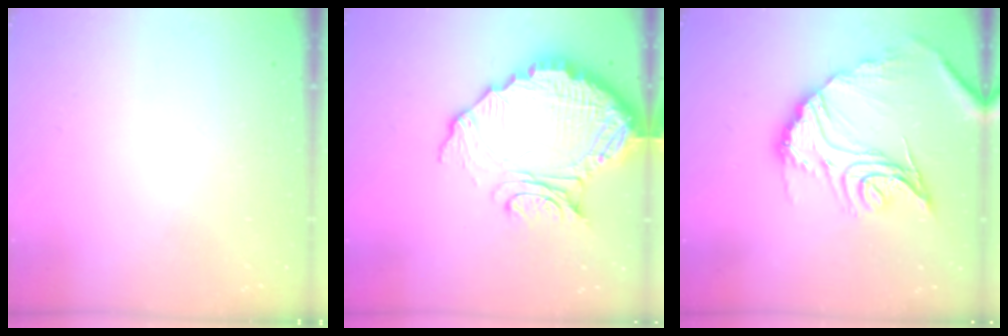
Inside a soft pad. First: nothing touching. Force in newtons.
{"total": 15.3, "press": 15.2, "slide": 1.5}
{"total": 19.2, "press": 19.1, "slide": 2.0}